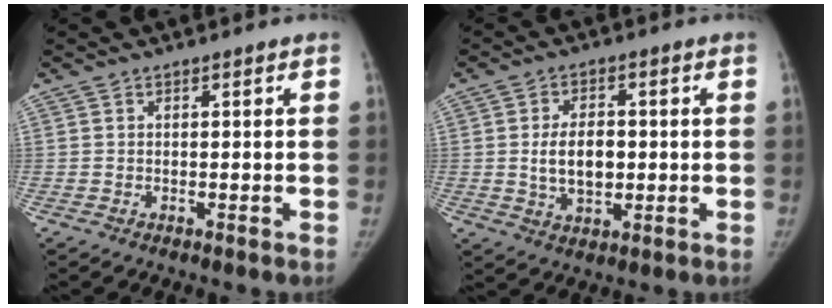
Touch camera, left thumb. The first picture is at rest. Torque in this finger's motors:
{"motor_torque": [1.00, 0.86, 0.44, -0.28, 0.15]}